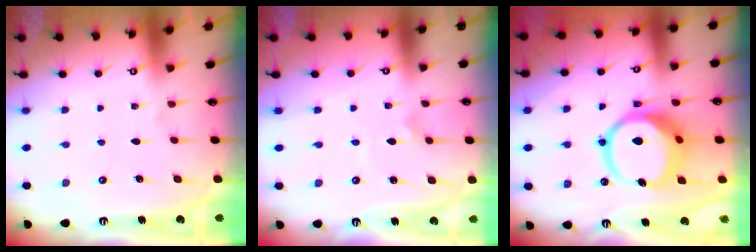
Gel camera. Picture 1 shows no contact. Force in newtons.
{"total": 1.3, "press": 1.2, "slide": 0.4}
{"total": 14.1, "press": 14.0, "slide": 1.7}